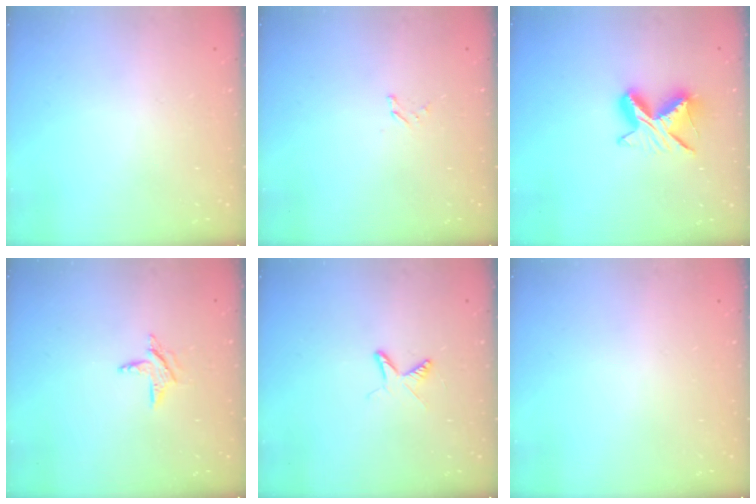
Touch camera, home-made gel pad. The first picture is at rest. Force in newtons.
{"total": 1.3, "press": 1.2, "slide": 0.1}
{"total": 9.0, "press": 9.0, "slide": 0.7}
{"total": 6.2, "press": 6.1, "slide": 0.7}
{"total": 5.7, "press": 5.7, "slide": 0.6}
{"total": 0.0}